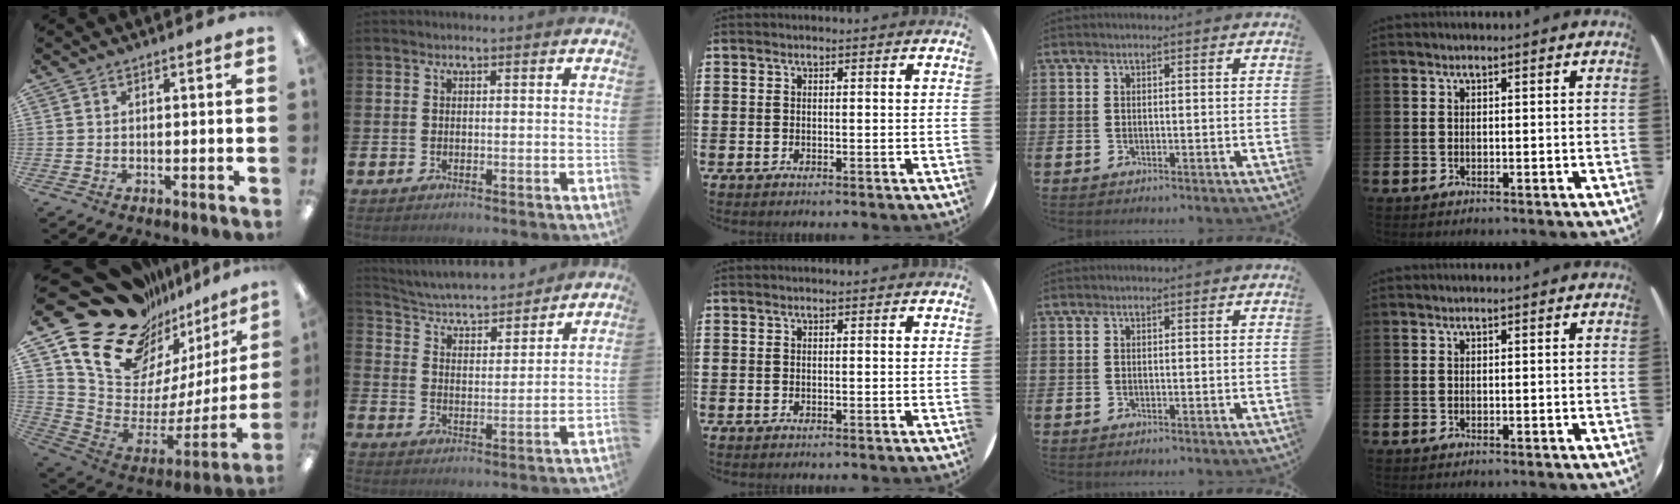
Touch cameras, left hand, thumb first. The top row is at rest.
{"thumb": {"total": 23.2, "force": [17.5, 12.6, 8.6], "torque": [-0.133, -0.140, 0.336]}, "index": {"total": 4.8, "force": [4.6, 1.0, 0.9], "torque": [-0.048, -0.042, 0.074]}}